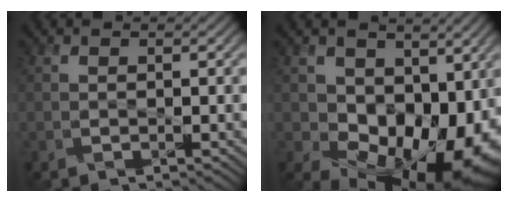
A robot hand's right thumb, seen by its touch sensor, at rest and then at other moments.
{"total": 14.1, "force": [1.0, 9.8, 10.1], "torque": [-0.149, -0.031, 0.035]}